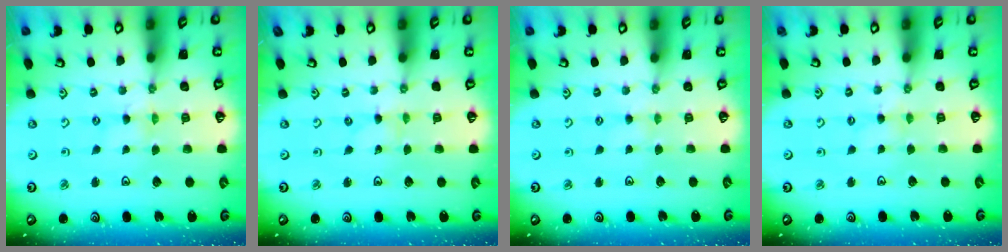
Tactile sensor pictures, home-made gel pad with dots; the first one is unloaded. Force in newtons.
{"total": 0.0}
{"total": 1.7, "press": 1.7, "slide": 0.3}
{"total": 1.6, "press": 1.6, "slide": 0.4}